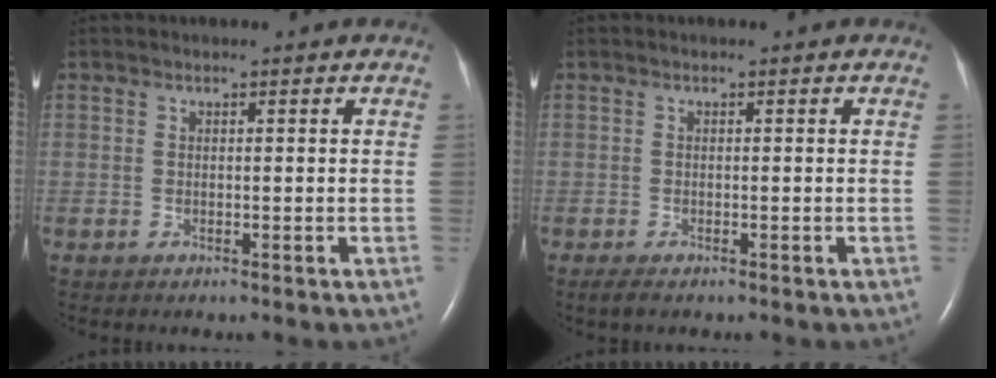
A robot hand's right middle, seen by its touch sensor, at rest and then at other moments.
{"total": 1.4, "force": [-1.0, 0.4, 0.9], "torque": [-0.025, -0.005, -0.017]}